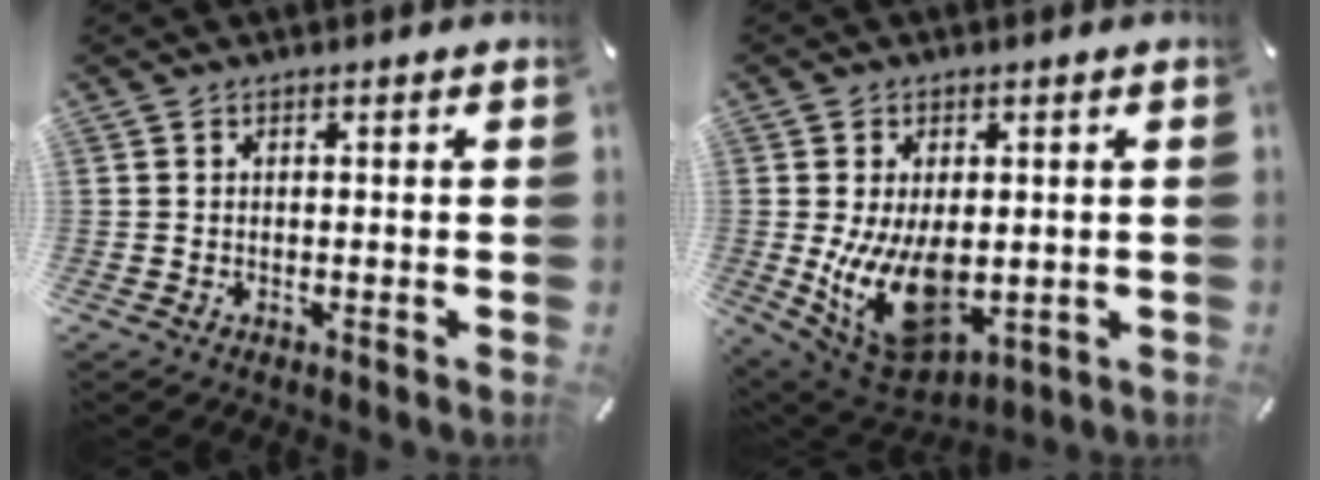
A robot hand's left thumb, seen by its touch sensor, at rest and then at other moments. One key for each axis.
{"total": 14.3, "fx": -0.9, "fy": 9.2, "fz": 10.9, "tx": -0.206, "ty": -0.010, "tz": -0.009}